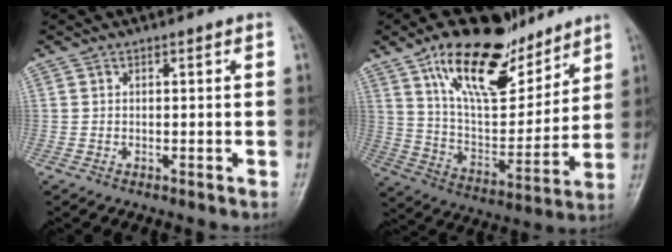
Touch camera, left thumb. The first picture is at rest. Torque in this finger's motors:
{"motor_torque": [0.35, 0.28, 1.50, -1.27, 0.38]}